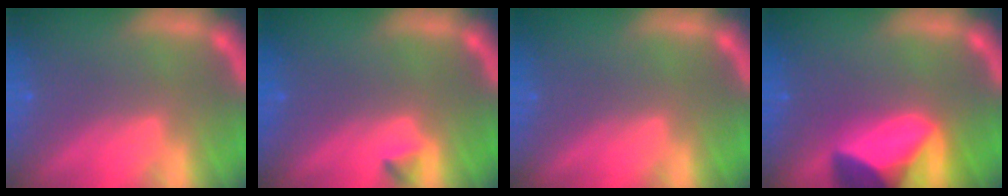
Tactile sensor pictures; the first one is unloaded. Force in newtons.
{"total": 0.9}
{"total": 0.0}
{"total": 10.0}